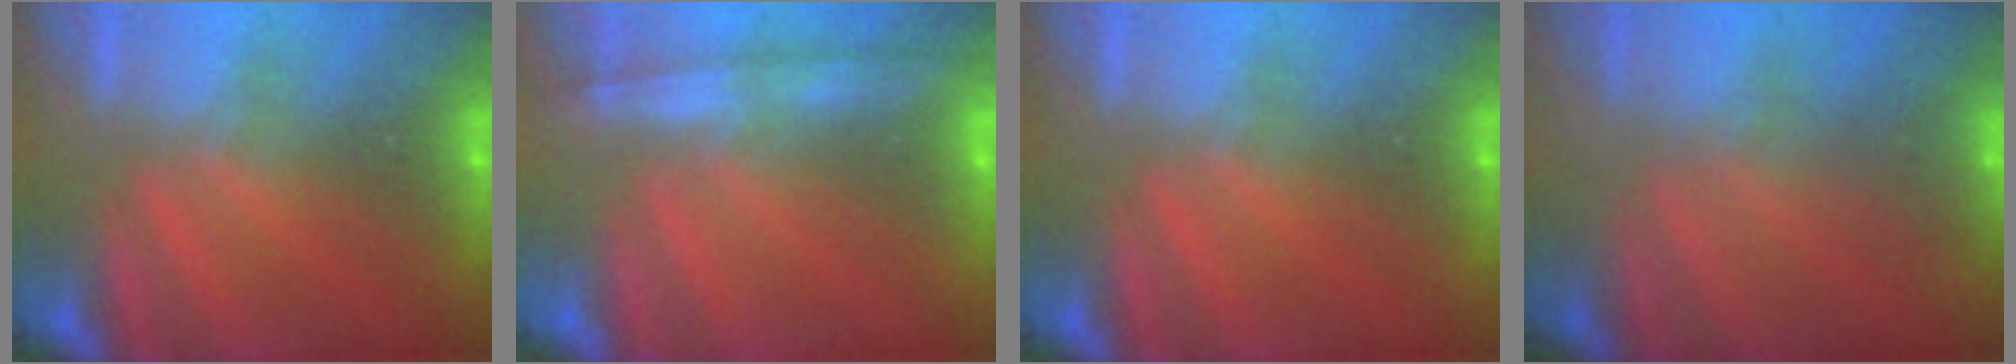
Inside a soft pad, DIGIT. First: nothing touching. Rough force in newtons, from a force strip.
{"total": 1.2}
{"total": 0.0}
{"total": 2.5}